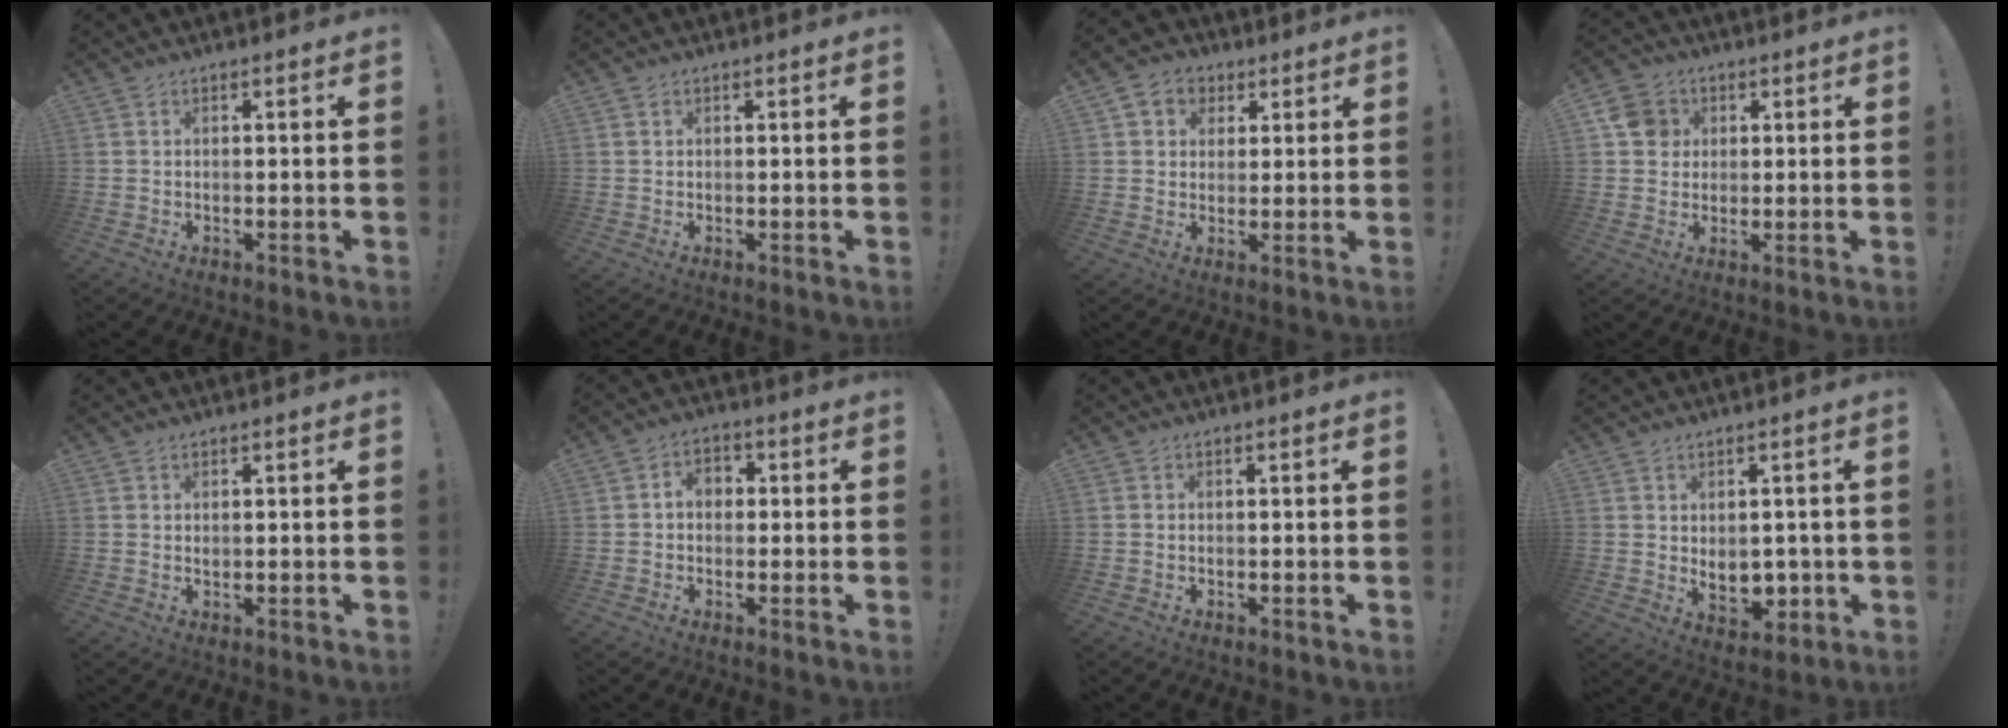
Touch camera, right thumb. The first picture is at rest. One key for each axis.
{"total": 0.0}
{"total": 6.6, "fx": 1.9, "fy": 6.1, "fz": 1.7, "tx": -0.024, "ty": -0.001, "tz": 0.041}
{"total": 7.9, "fx": 1.9, "fy": 7.3, "fz": 2.6, "tx": -0.026, "ty": 0.000, "tz": 0.040}
{"total": 0.5, "fx": 0.4, "fy": 0.2, "fz": 0.3, "tx": 0.003, "ty": -0.004, "tz": 0.006}
{"total": 4.3, "fx": 0.0, "fy": 3.2, "fz": 2.8, "tx": -0.049, "ty": 0.007, "tz": -0.003}
{"total": 0.0}
{"total": 6.9, "fx": 0.3, "fy": 5.2, "fz": 4.6, "tx": -0.044, "ty": -0.004, "tz": 0.011}